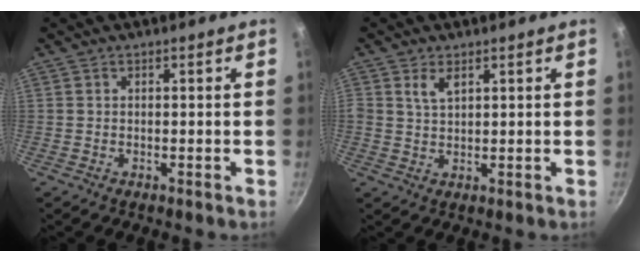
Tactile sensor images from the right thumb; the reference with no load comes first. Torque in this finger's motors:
{"motor_torque": [-0.04, 0.08, 0.41, 0.25, 0.05]}